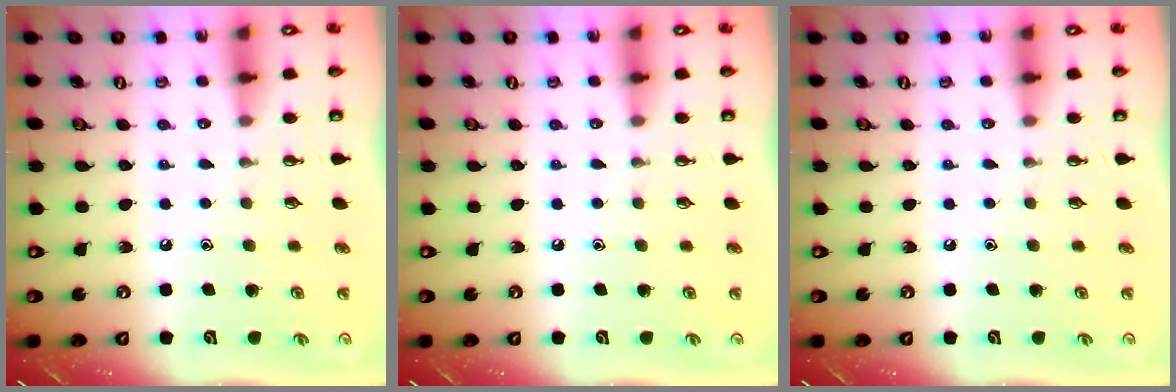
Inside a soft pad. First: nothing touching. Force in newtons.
{"total": 0.0}
{"total": 0.0}